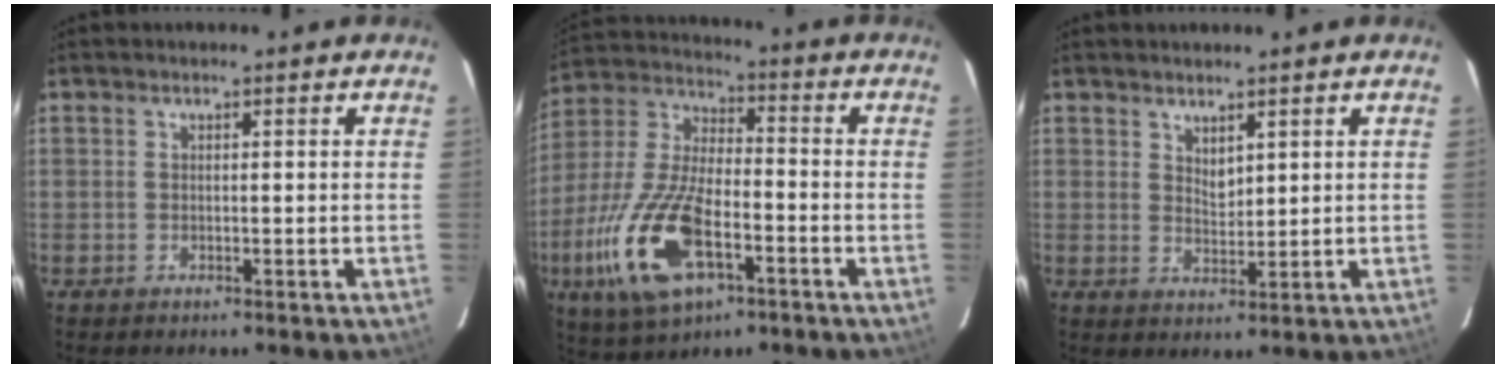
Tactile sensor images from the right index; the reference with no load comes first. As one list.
[{"total": 19.4, "force": [-7.8, 8.7, 15.5], "torque": [-0.345, -0.023, -0.142]}, {"total": 2.8, "force": [2.0, 1.3, 1.5], "torque": [-0.021, -0.003, 0.037]}]